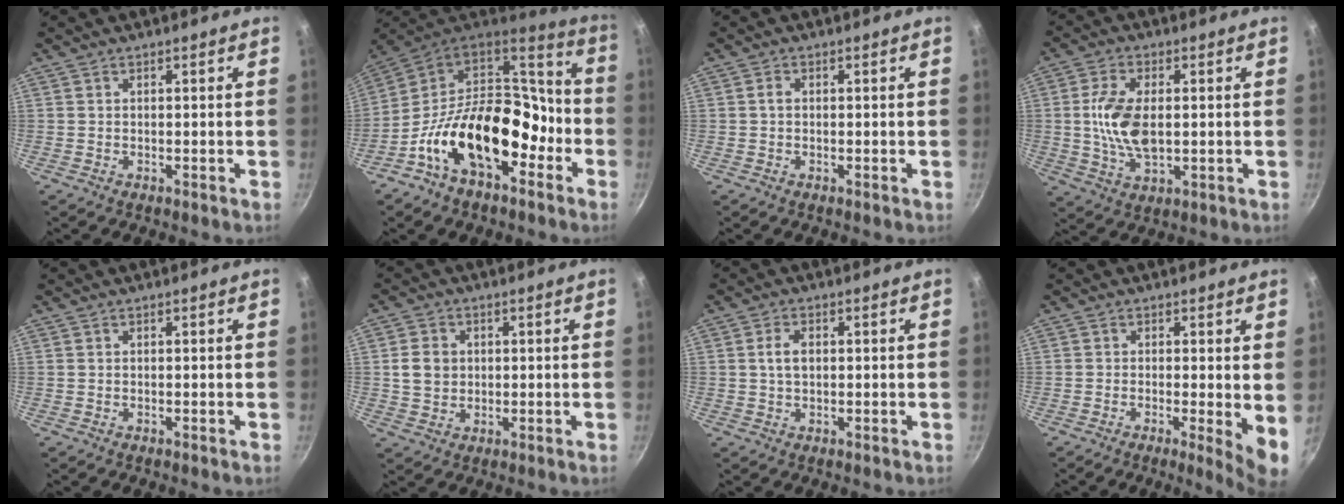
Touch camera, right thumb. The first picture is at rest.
{"total": 23.4, "force": [-7.5, 14.3, 17.0], "torque": [-0.244, 0.075, -0.136]}
{"total": 1.0, "force": [0.0, 0.7, 0.7], "torque": [-0.012, 0.005, 0.000]}
{"total": 10.4, "force": [0.4, 5.7, 8.7], "torque": [-0.167, 0.000, 0.009]}
{"total": 0.0}
{"total": 5.5, "force": [0.6, 4.7, 2.8], "torque": [-0.035, 0.004, 0.010]}
{"total": 3.3, "force": [0.4, 2.0, 2.6], "torque": [-0.041, 0.005, 0.007]}
{"total": 5.8, "force": [-0.4, 0.9, 5.7], "torque": [-0.077, -0.016, -0.005]}